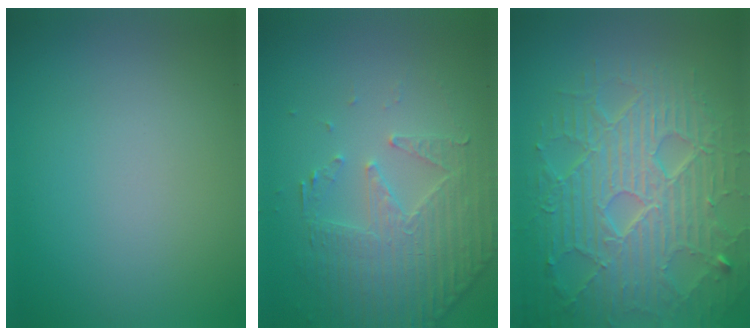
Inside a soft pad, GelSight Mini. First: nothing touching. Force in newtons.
{"total": 4.8, "press": 3.6, "slide": 3.2}
{"total": 9.2, "press": 6.2, "slide": 6.8}